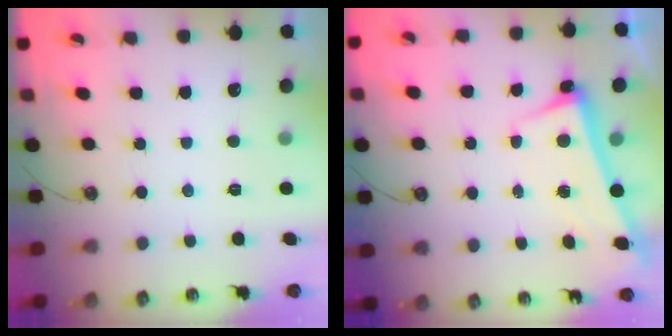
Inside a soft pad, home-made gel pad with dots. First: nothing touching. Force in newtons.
{"total": 2.5, "press": 2.4, "slide": 0.9}